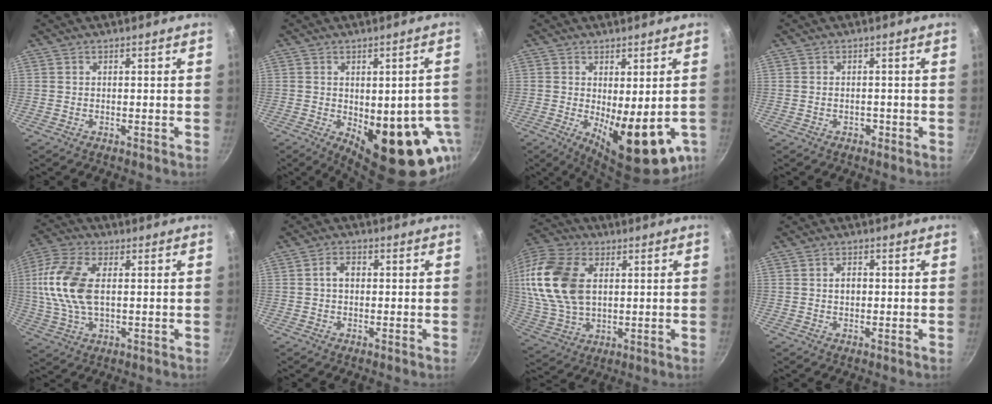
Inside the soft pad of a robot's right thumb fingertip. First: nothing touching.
{"total": 17.2, "force": [-4.4, 8.4, 14.3], "torque": [-0.123, -0.009, -0.038]}
{"total": 14.5, "force": [-2.9, 5.7, 13.0], "torque": [-0.156, -0.021, -0.022]}
{"total": 1.2, "force": [-0.6, 0.9, 0.5], "torque": [-0.005, 0.006, -0.005]}
{"total": 13.8, "force": [1.5, 7.6, 11.4], "torque": [-0.234, 0.013, 0.020]}
{"total": 3.4, "force": [0.3, 2.4, 2.4], "torque": [-0.031, 0.010, 0.001]}
{"total": 21.3, "force": [4.0, 14.0, 15.5], "torque": [-0.323, 0.006, 0.078]}
{"total": 2.5, "force": [0.2, 1.7, 1.7], "torque": [-0.019, 0.006, 0.002]}